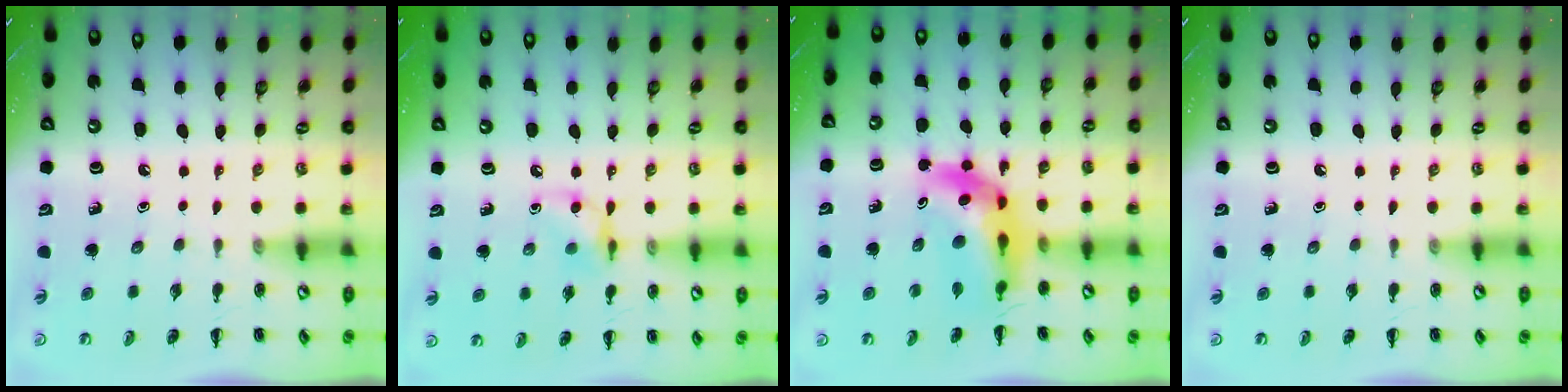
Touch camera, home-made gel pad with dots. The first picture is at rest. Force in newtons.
{"total": 7.9, "press": 7.9, "slide": 0.4}
{"total": 11.6, "press": 11.1, "slide": 3.3}
{"total": 0.0}